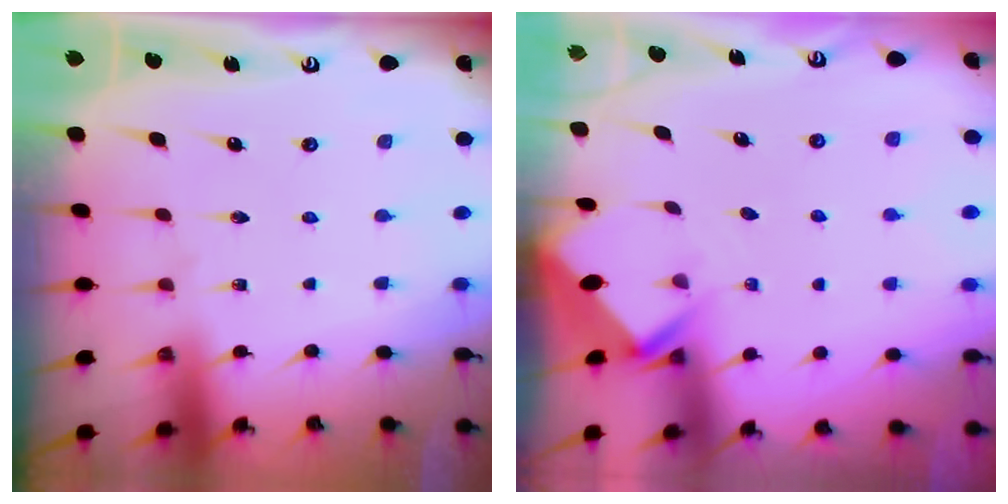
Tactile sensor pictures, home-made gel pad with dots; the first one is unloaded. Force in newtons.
{"total": 2.7, "press": 2.7, "slide": 0.2}